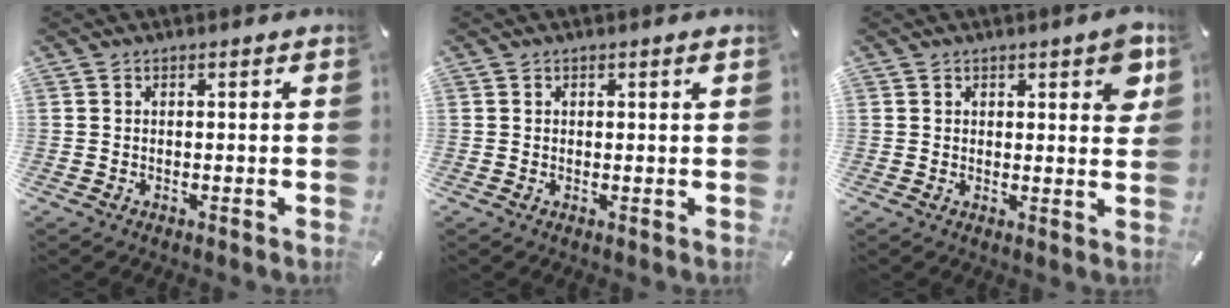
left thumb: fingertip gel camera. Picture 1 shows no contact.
{"total": 0.8, "force": [0.4, 0.3, 0.7], "torque": [-0.013, 0.001, 0.006]}
{"total": 5.3, "force": [2.5, 2.6, 3.8], "torque": [-0.039, -0.006, 0.037]}